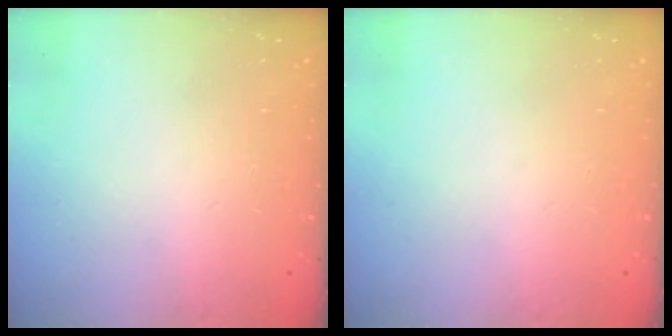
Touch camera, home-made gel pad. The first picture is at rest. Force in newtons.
{"total": 0.0}